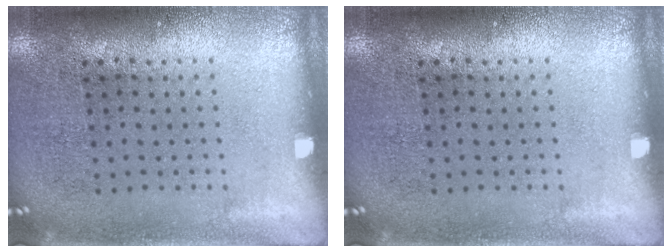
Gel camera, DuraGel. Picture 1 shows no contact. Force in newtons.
{"total": 0.0}